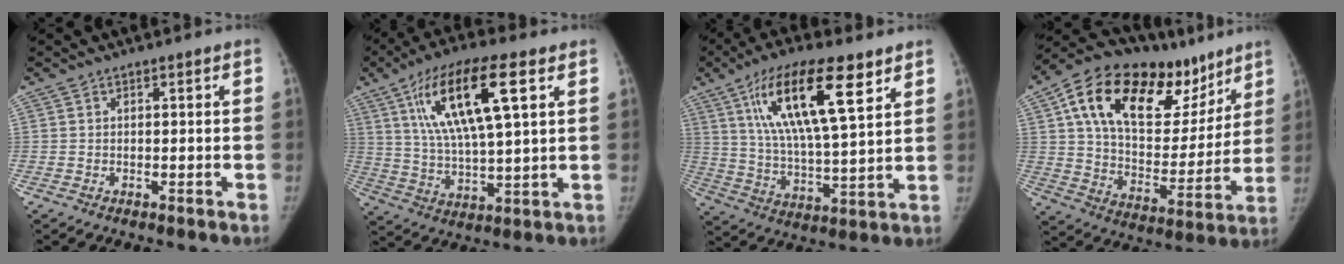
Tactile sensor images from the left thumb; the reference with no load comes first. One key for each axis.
{"total": 18.1, "fx": 7.0, "fy": 5.2, "fz": 15.9, "tx": -0.291, "ty": -0.008, "tz": 0.124}
{"total": 19.3, "fx": 9.2, "fy": 5.7, "fz": 16.0, "tx": -0.270, "ty": -0.029, "tz": 0.163}
{"total": 29.1, "fx": 15.1, "fy": 15.6, "fz": 19.4, "tx": -0.266, "ty": -0.003, "tz": 0.253}